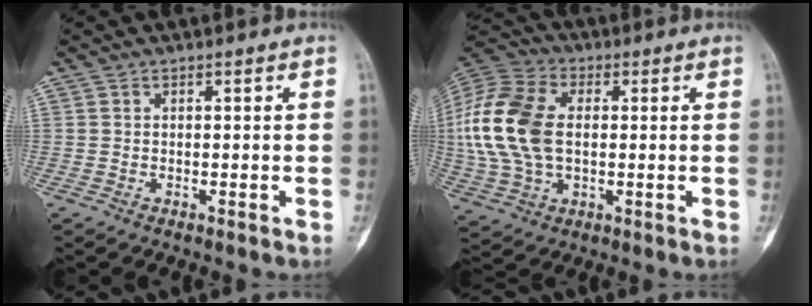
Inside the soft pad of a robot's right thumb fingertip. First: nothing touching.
{"total": 18.5, "force": [1.1, 11.5, 14.4], "torque": [-0.317, 0.013, 0.023]}